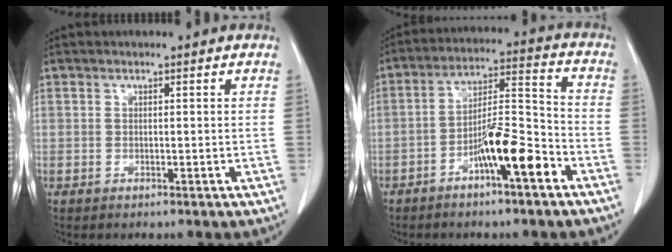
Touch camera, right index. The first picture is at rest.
{"total": 10.4, "force": [-5.2, 1.5, 8.9], "torque": [-0.156, 0.012, -0.090]}